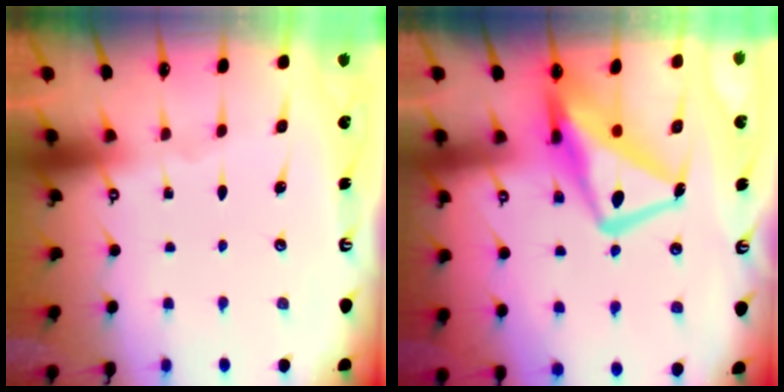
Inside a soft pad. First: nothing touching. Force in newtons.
{"total": 16.0, "press": 15.8, "slide": 2.0}